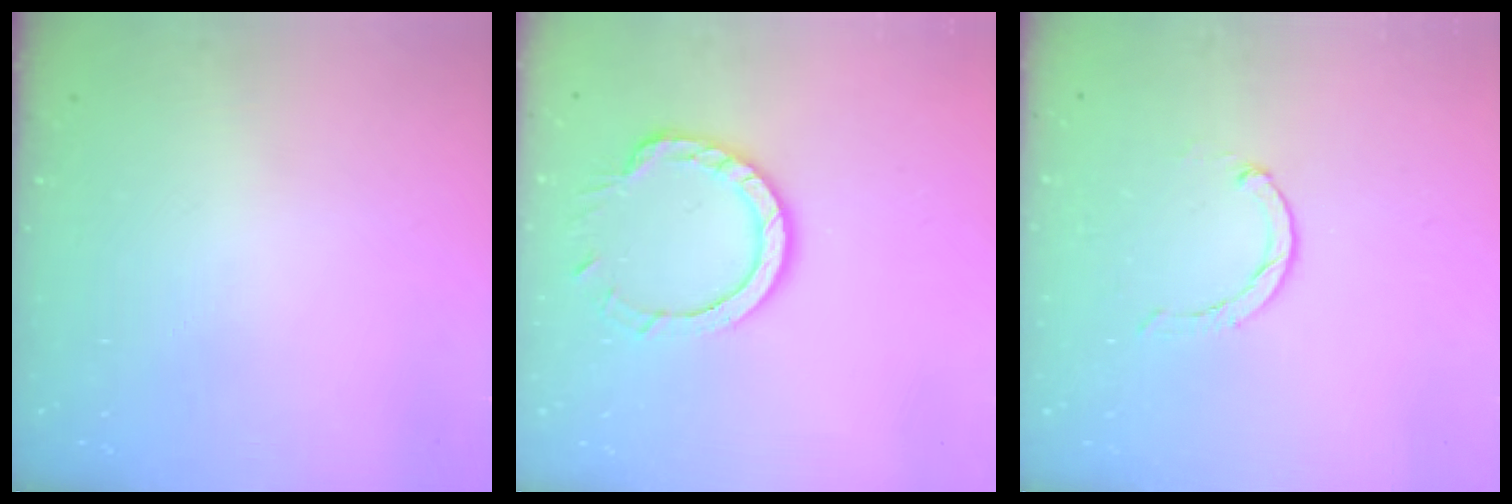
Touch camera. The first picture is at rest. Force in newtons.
{"total": 10.8, "press": 10.7, "slide": 1.3}
{"total": 1.9, "press": 1.9, "slide": 0.3}